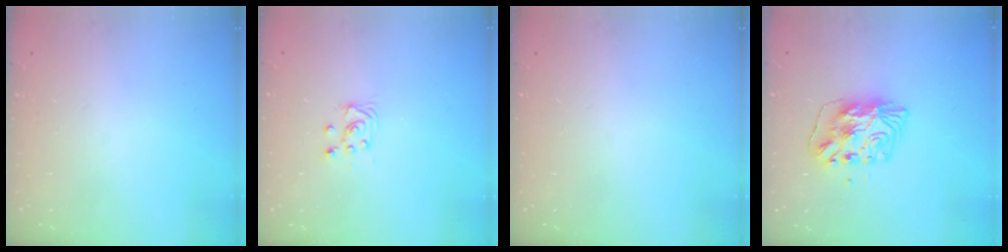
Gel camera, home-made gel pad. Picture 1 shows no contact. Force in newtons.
{"total": 3.5, "press": 3.5, "slide": 0.4}
{"total": 0.0}
{"total": 9.4, "press": 9.4, "slide": 0.8}